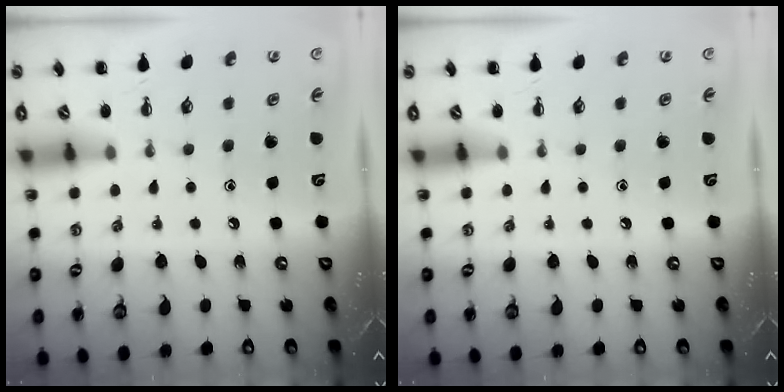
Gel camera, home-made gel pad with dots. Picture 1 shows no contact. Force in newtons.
{"total": 0.0}